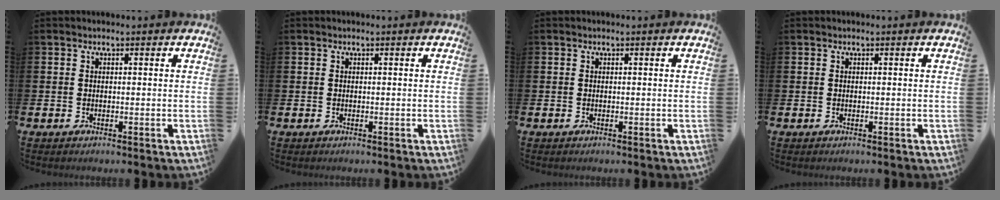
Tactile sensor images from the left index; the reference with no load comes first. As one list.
[{"total": 0.0}, {"total": 0.0}, {"total": 0.0}]